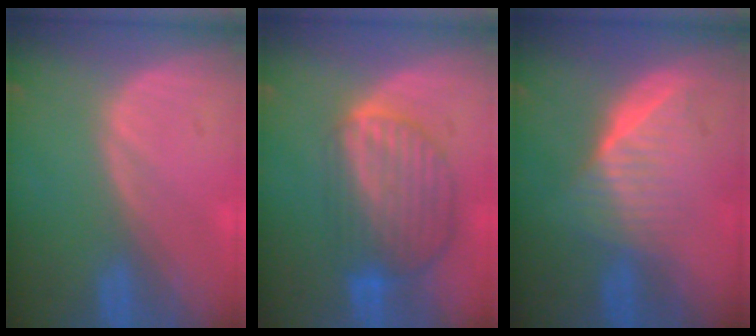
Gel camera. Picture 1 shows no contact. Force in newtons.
{"total": 8.7, "press": 7.6, "slide": 4.1}
{"total": 6.5, "press": 5.9, "slide": 2.7}